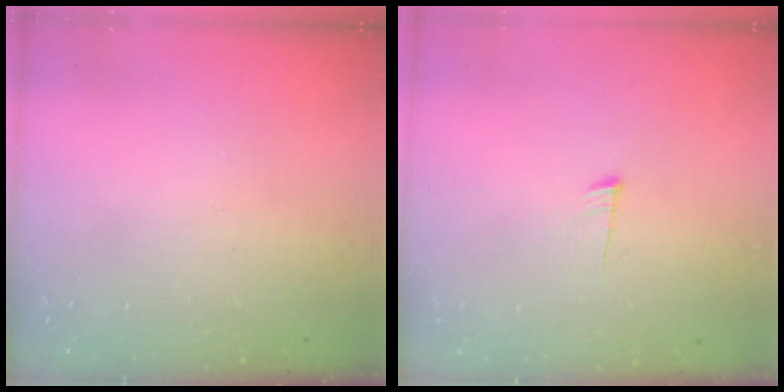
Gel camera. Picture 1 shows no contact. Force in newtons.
{"total": 6.1, "press": 6.1, "slide": 0.6}